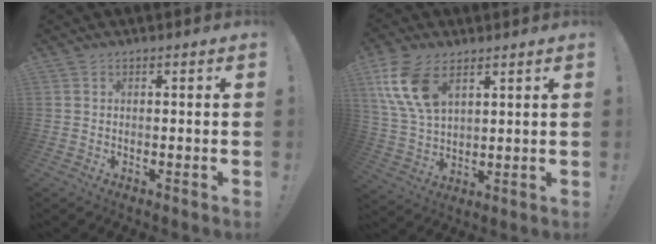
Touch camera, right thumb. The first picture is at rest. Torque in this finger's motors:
{"motor_torque": [0.20, 0.48, 1.30, 0.68, 0.11]}